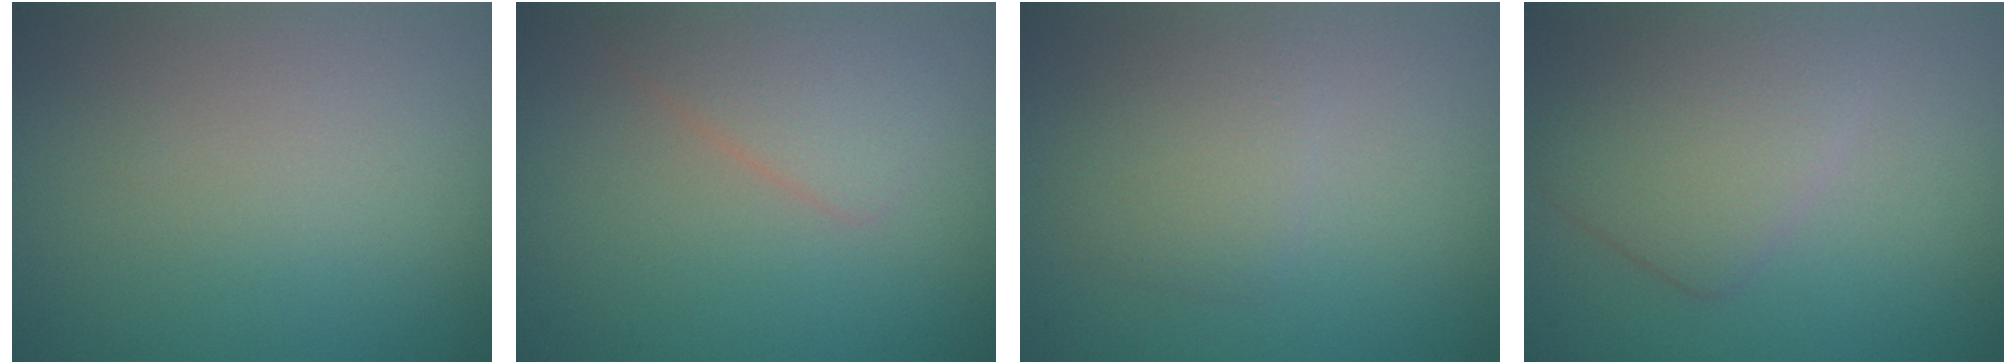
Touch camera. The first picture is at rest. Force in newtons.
{"total": 2.5, "press": 2.5, "slide": 0.1}
{"total": 2.3, "press": 2.3, "slide": 0.0}
{"total": 4.3, "press": 4.3, "slide": 0.2}